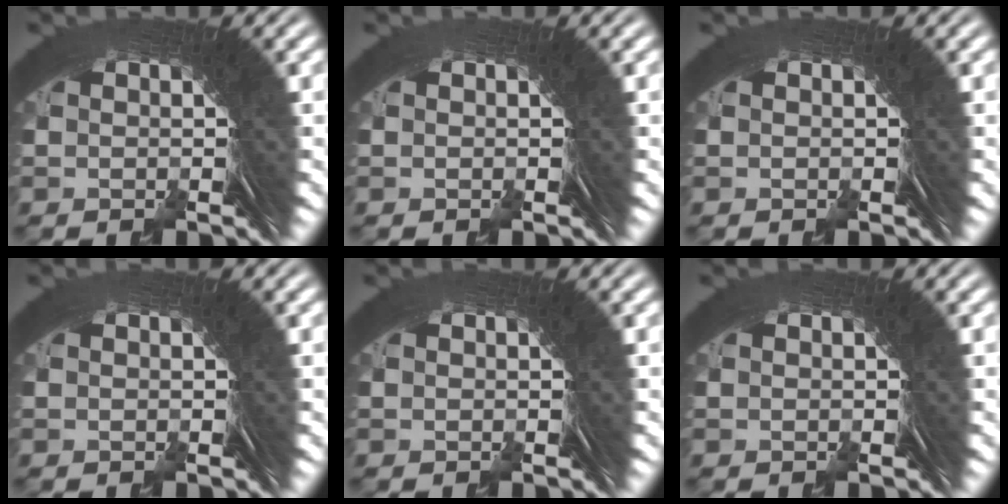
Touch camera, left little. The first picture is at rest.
{"total": 0.0}
{"total": 0.0}
{"total": 0.0}
{"total": 0.0}
{"total": 0.0}